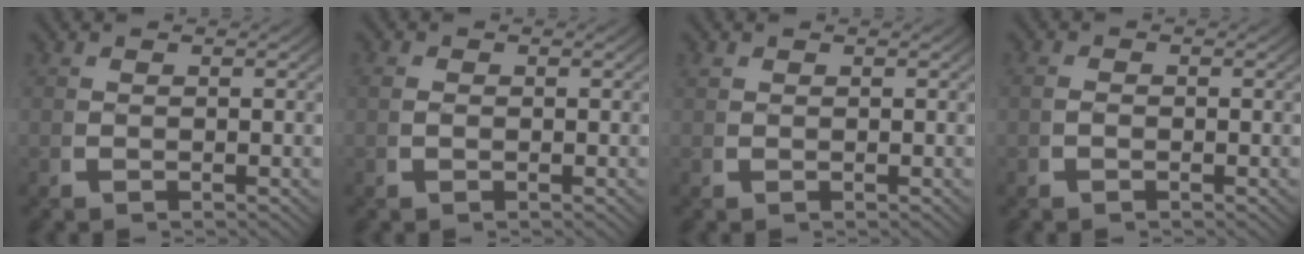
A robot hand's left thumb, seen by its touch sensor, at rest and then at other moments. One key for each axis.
{"total": 0.8, "fx": 0.2, "fy": 0.6, "fz": 0.5, "tx": -0.019, "ty": -0.008, "tz": 0.008}
{"total": 0.6, "fx": 0.6, "fy": 0.2, "fz": 0.1, "tx": -0.004, "ty": -0.002, "tz": 0.015}
{"total": 0.6, "fx": -0.2, "fy": 0.4, "fz": 0.4, "tx": -0.014, "ty": -0.007, "tz": -0.002}